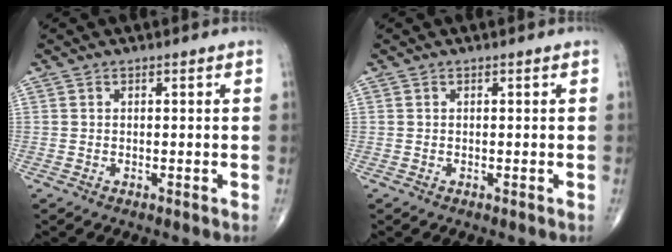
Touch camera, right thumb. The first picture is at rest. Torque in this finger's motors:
{"motor_torque": [-0.10, 0.08, -0.03, 0.07, 0.00]}